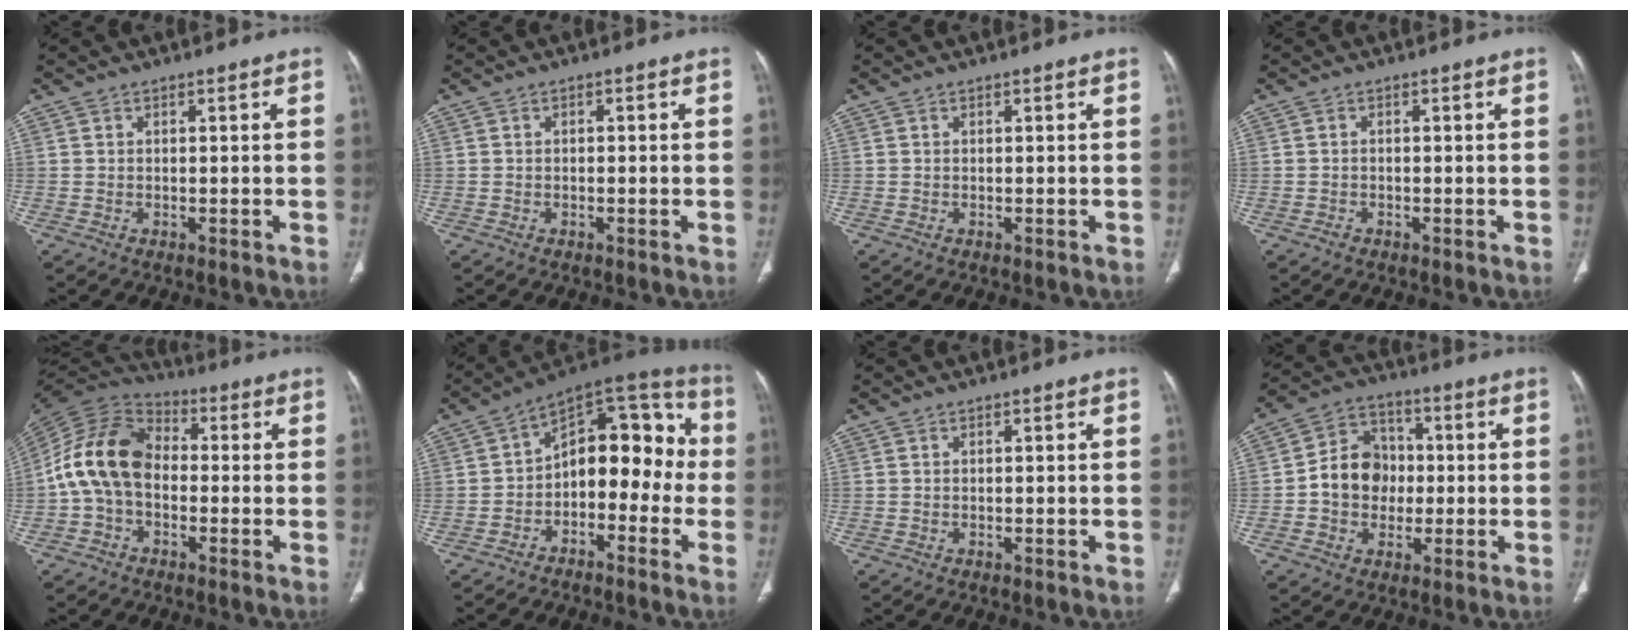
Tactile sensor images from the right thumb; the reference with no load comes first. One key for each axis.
{"total": 0.6, "fx": -0.1, "fy": 0.4, "fz": 0.5, "tx": -0.007, "ty": 0.001, "tz": -0.003}
{"total": 0.0}
{"total": 0.7, "fx": -0.5, "fy": 0.5, "fz": 0.2, "tx": -0.001, "ty": 0.003, "tz": -0.012}
{"total": 13.6, "fx": -1.2, "fy": 9.6, "fz": 9.6, "tx": -0.174, "ty": 0.034, "tz": -0.036}
{"total": 15.4, "fx": -2.4, "fy": 9.6, "fz": 11.9, "tx": -0.113, "ty": 0.068, "tz": -0.049}
{"total": 0.0}
{"total": 10.7, "fx": -0.7, "fy": 9.1, "fz": 5.6, "tx": -0.058, "ty": 0.028, "tz": -0.021}